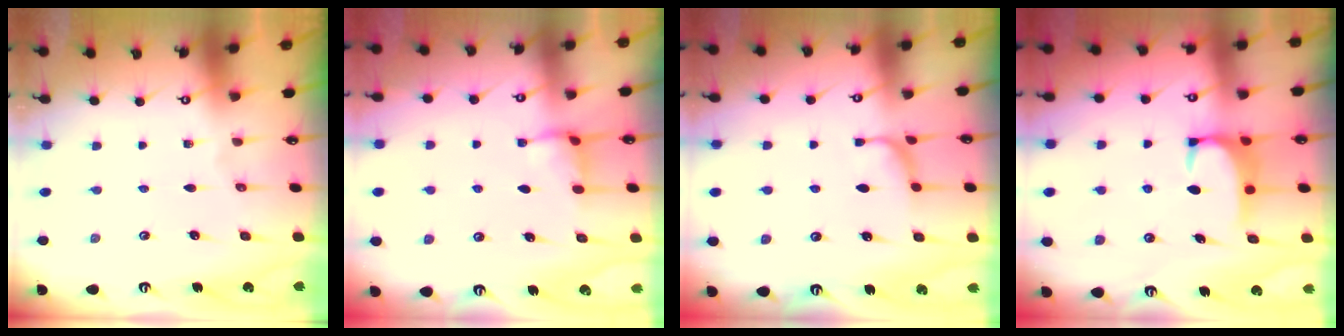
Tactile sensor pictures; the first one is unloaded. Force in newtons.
{"total": 2.4, "press": 2.4, "slide": 0.4}
{"total": 1.5, "press": 1.3, "slide": 0.6}
{"total": 2.9, "press": 2.8, "slide": 0.7}